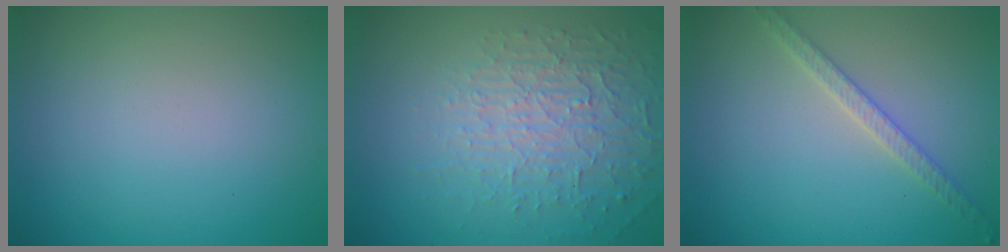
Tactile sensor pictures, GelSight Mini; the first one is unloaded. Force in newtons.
{"total": 4.6, "press": 3.1, "slide": 3.4}
{"total": 2.1, "press": 2.0, "slide": 0.6}